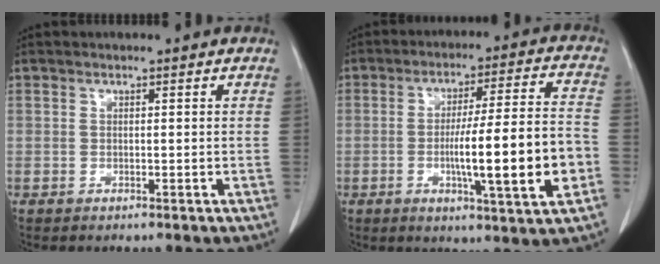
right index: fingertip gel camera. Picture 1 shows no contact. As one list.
[{"total": 15.0, "force": [-3.5, 0.4, 14.6], "torque": [-0.233, -0.001, -0.053]}]